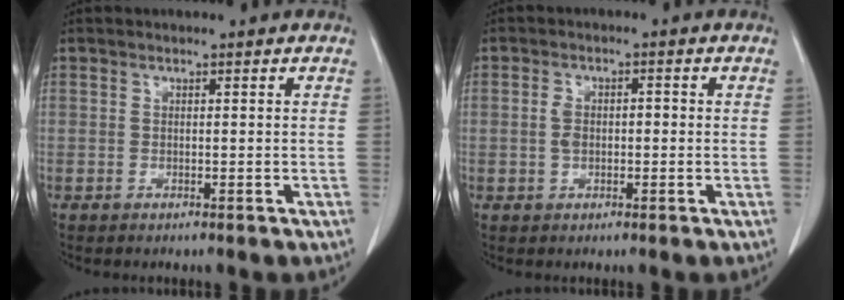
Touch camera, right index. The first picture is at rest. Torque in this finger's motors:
{"motor_torque": [0.09, 0.06, 0.04, 0.04]}